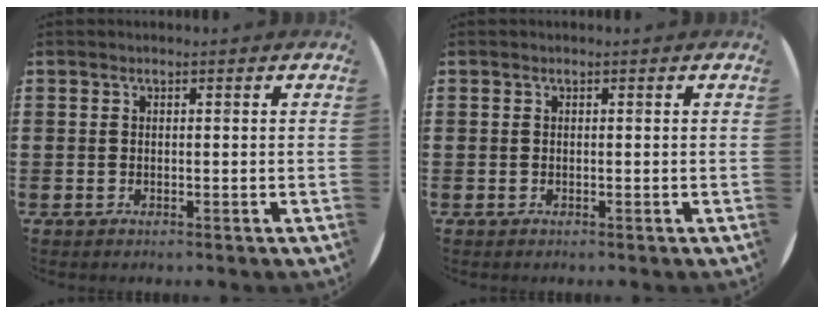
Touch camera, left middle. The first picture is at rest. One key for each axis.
{"total": 0.0}